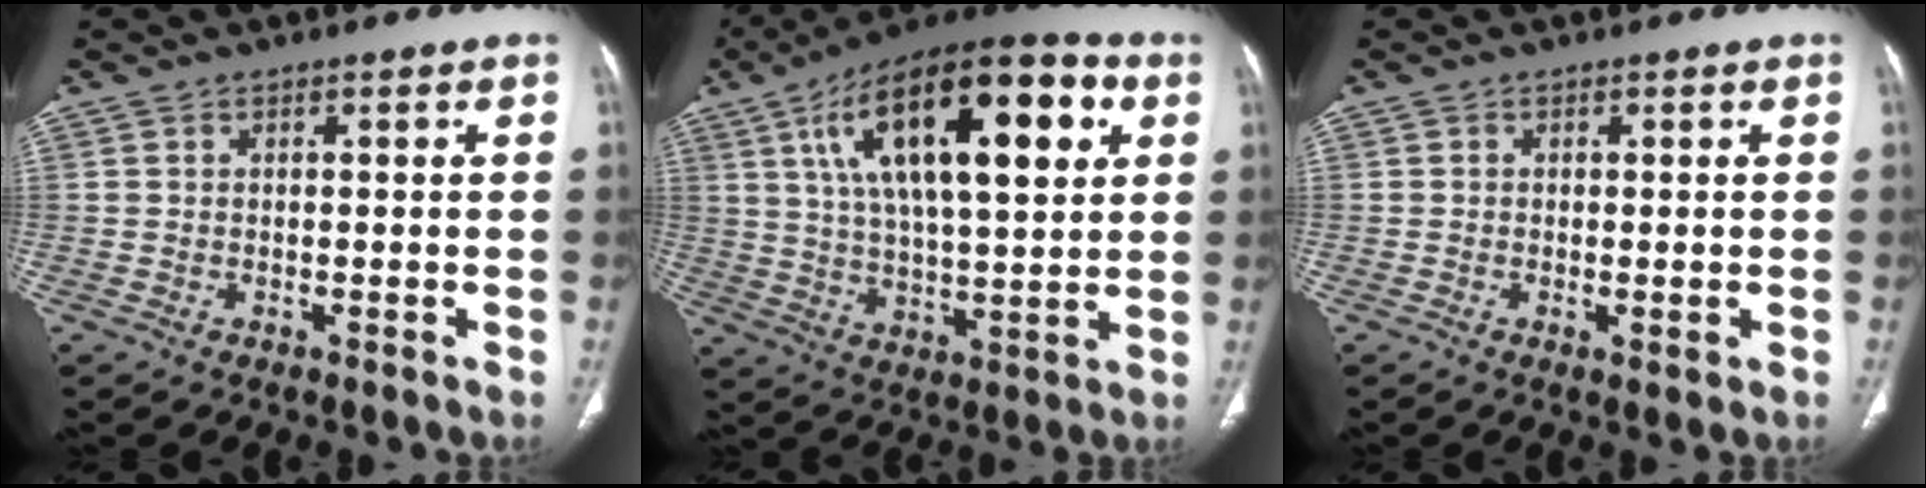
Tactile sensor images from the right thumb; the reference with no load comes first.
{"total": 26.1, "force": [9.0, 10.2, 22.2], "torque": [-0.351, 0.002, 0.140]}
{"total": 1.3, "force": [-0.2, 0.4, 1.2], "torque": [-0.026, -0.006, -0.003]}